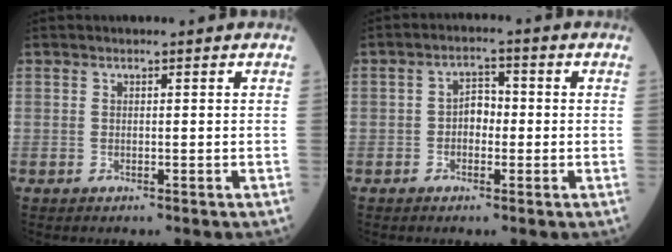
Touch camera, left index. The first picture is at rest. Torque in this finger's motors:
{"motor_torque": [-0.09, 0.13, 0.05, 0.00]}